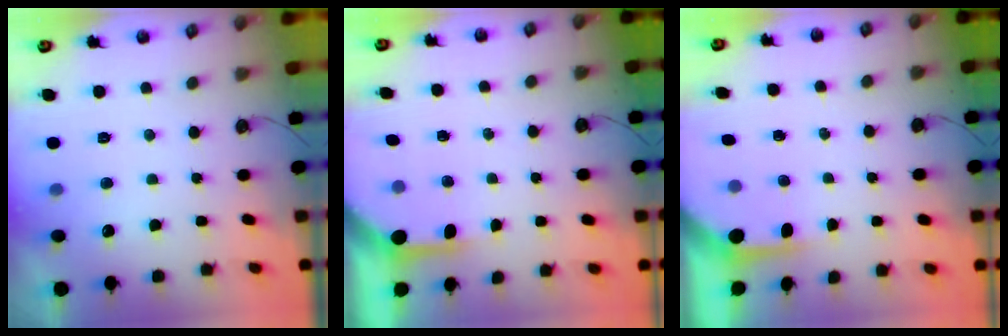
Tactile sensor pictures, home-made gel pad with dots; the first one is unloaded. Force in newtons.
{"total": 4.0, "press": 4.0, "slide": 0.3}
{"total": 3.6, "press": 3.6, "slide": 0.4}